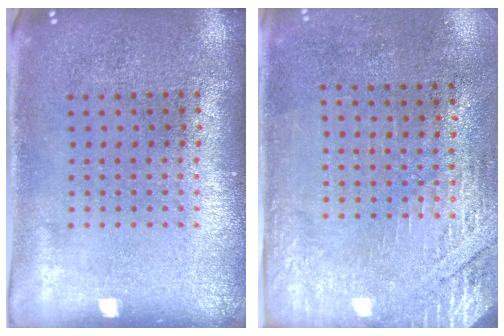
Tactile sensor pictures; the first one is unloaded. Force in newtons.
{"total": 2.7, "press": 2.3, "slide": 1.4}